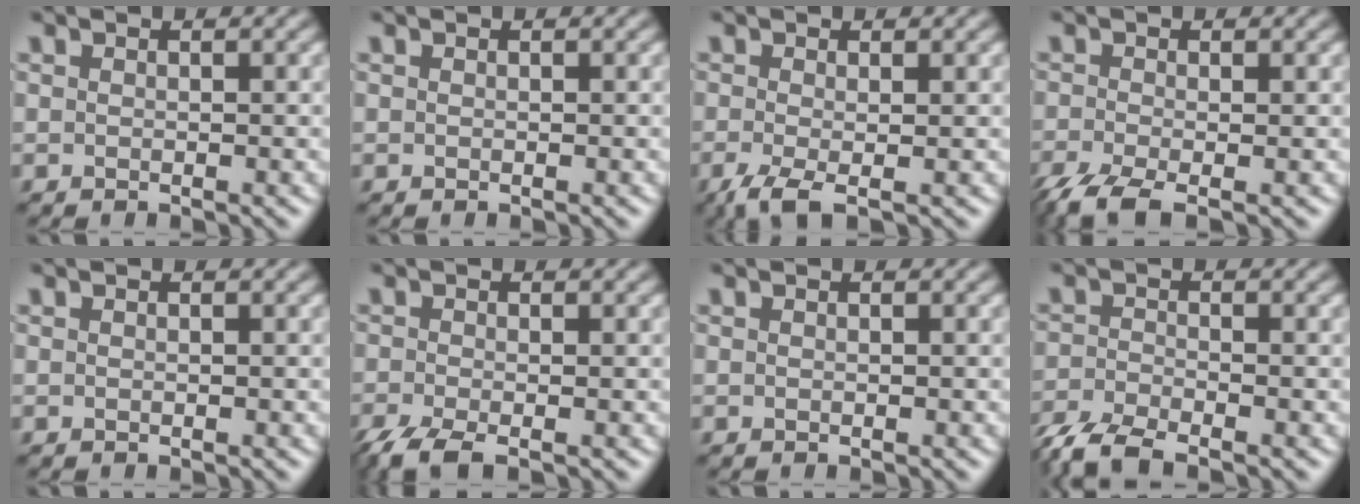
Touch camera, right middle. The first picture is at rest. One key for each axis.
{"total": 0.0}
{"total": 2.8, "fx": -1.2, "fy": 0.7, "fz": 2.4, "tx": -0.055, "ty": -0.008, "tz": -0.030}
{"total": 4.5, "fx": -3.0, "fy": 1.2, "fz": 3.1, "tx": -0.067, "ty": -0.015, "tz": -0.067}
{"total": 0.0}
{"total": 3.7, "fx": -2.6, "fy": 0.9, "fz": 2.4, "tx": -0.053, "ty": -0.012, "tz": -0.060}
{"total": 0.0}
{"total": 4.7, "fx": -3.8, "fy": 1.2, "fz": 2.5, "tx": -0.050, "ty": -0.013, "tz": -0.084}